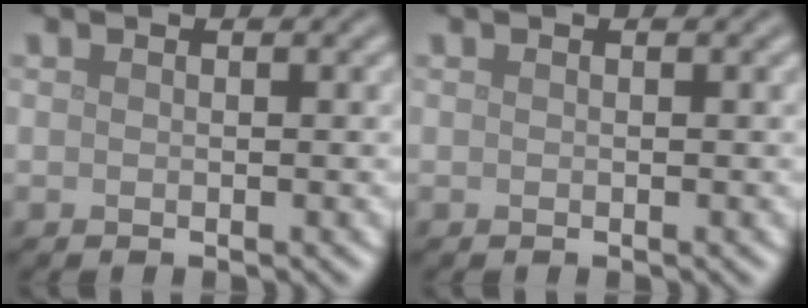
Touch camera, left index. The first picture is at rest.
{"total": 0.0}